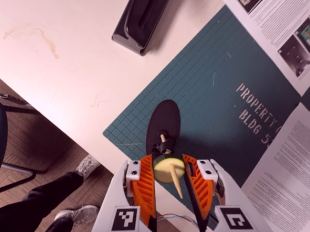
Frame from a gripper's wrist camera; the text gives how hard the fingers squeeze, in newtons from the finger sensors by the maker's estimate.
{"total": 12.9, "left": 12.6, "right": 13.3}